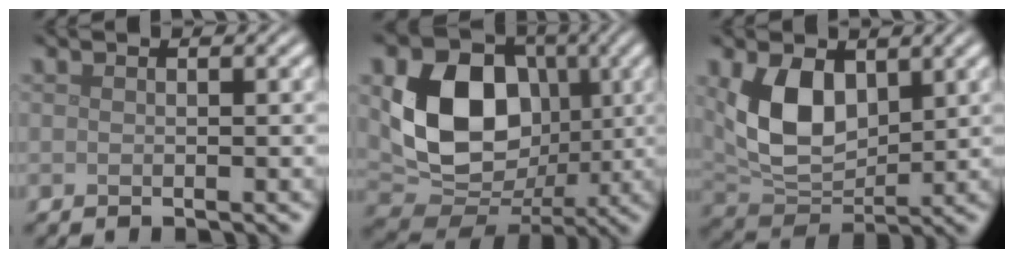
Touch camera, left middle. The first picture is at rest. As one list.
[{"total": 10.9, "force": [1.1, 8.4, 6.8], "torque": [-0.139, -0.010, 0.024]}, {"total": 6.7, "force": [2.0, 4.0, 5.0], "torque": [-0.101, -0.008, 0.044]}]